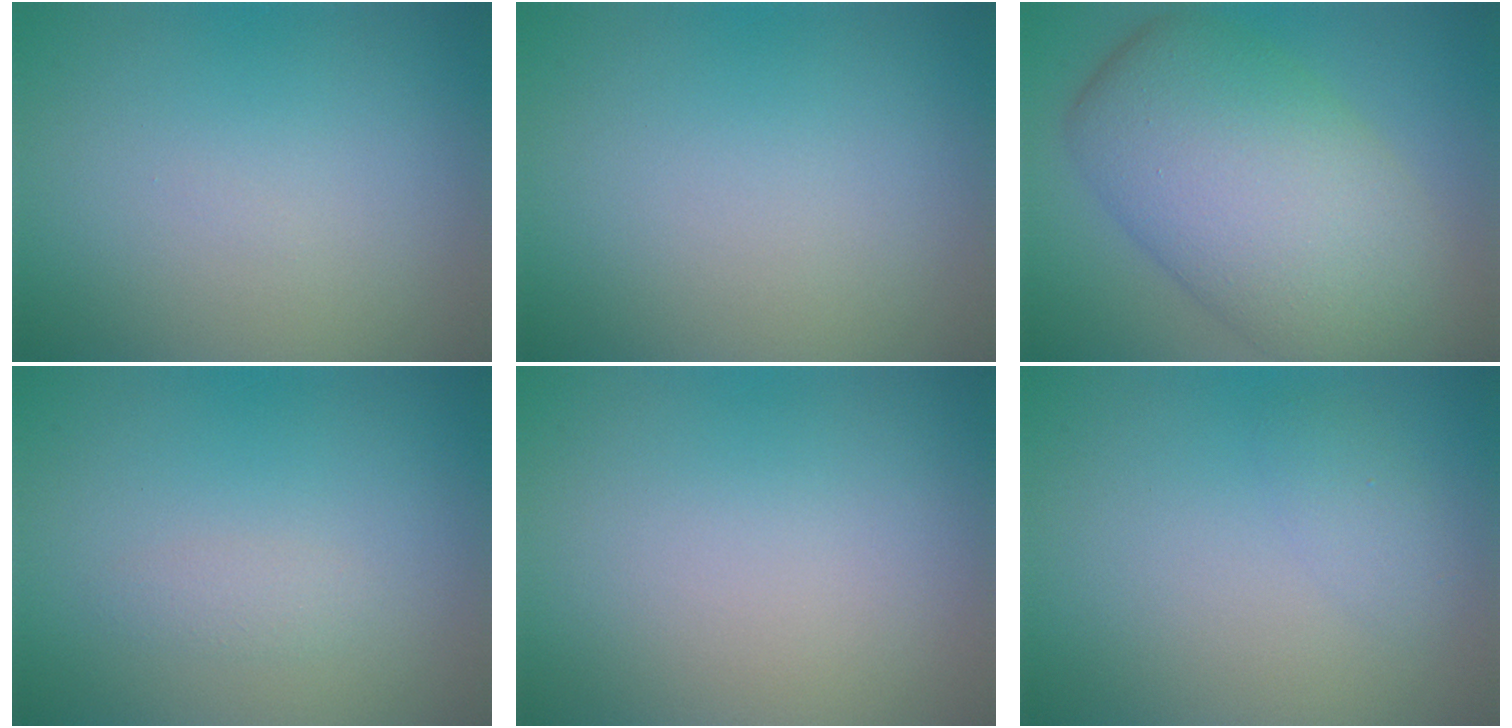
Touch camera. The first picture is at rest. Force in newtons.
{"total": 0.0}
{"total": 12.0, "press": 12.0, "slide": 0.5}
{"total": 1.0, "press": 1.0, "slide": 0.0}
{"total": 0.0}
{"total": 1.2, "press": 1.2, "slide": 0.1}